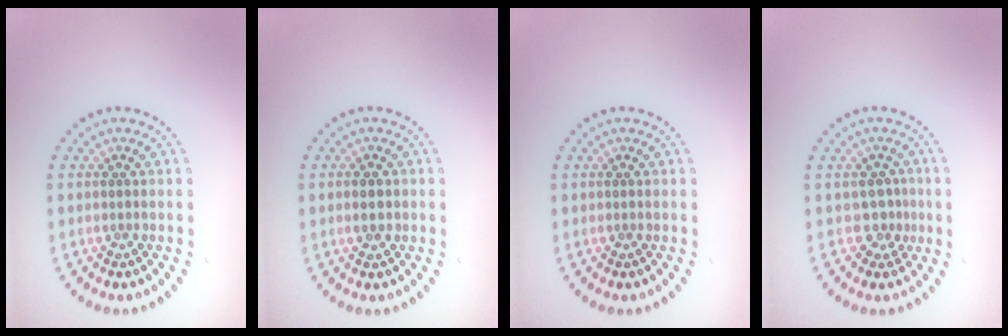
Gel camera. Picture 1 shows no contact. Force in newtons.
{"total": 2.1, "press": 2.1, "slide": 0.1}
{"total": 0.0}
{"total": 2.1, "press": 1.4, "slide": 1.6}